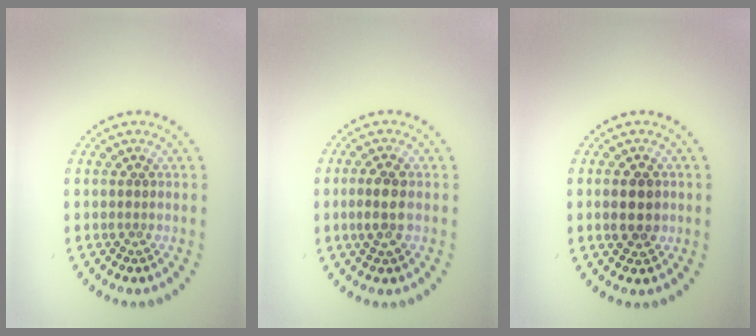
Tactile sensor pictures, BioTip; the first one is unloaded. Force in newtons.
{"total": 2.5, "press": 2.4, "slide": 0.5}
{"total": 2.7, "press": 2.7, "slide": 0.2}